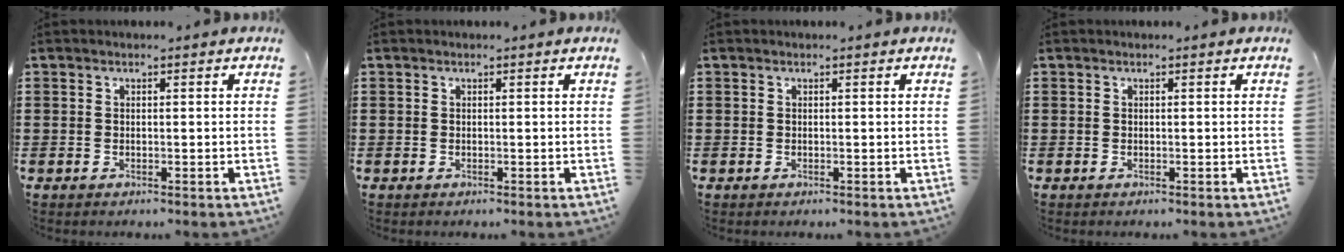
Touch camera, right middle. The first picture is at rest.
{"total": 0.0}
{"total": 0.0}
{"total": 0.0}